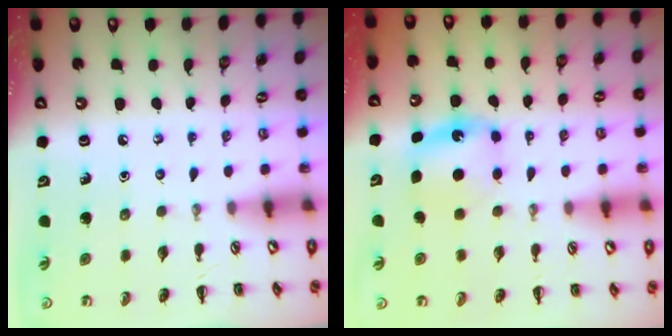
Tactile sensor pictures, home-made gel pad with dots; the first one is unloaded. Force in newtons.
{"total": 5.7, "press": 5.6, "slide": 1.1}